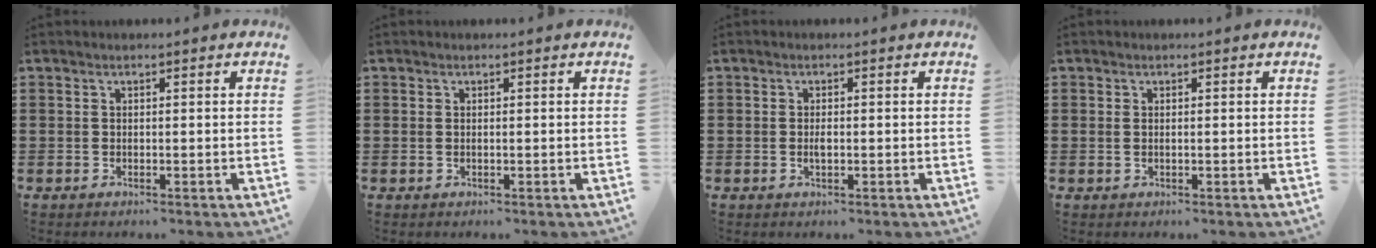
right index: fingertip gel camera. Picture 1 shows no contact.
{"total": 0.6, "force": [0.1, 0.2, 0.6], "torque": [-0.013, 0.000, 0.002]}
{"total": 1.4, "force": [-0.2, 0.6, 1.3], "torque": [-0.024, 0.002, -0.004]}
{"total": 0.8, "force": [0.1, 0.3, 0.7], "torque": [-0.016, 0.001, 0.002]}